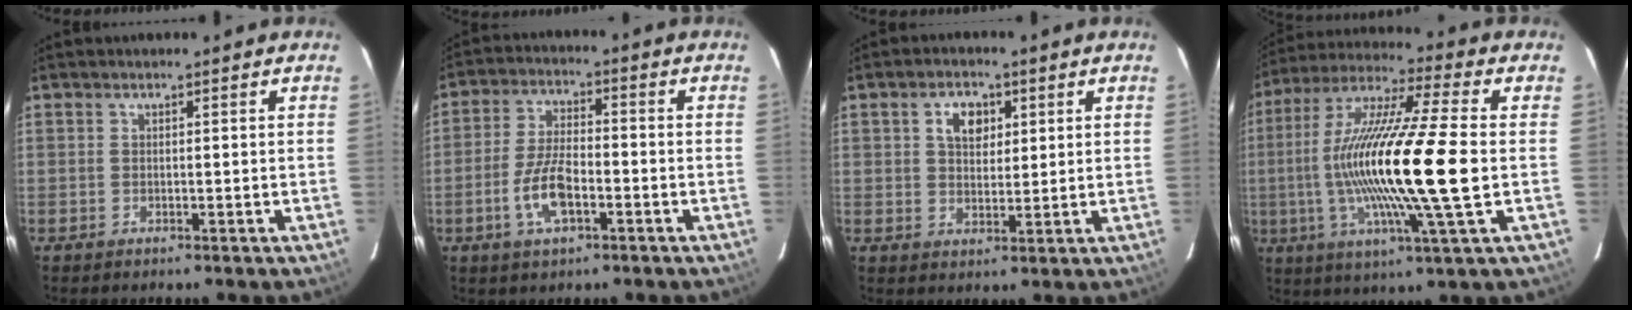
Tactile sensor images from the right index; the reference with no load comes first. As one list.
[{"total": 8.6, "force": [-3.3, 3.4, 7.2], "torque": [-0.150, 0.002, -0.061]}, {"total": 5.3, "force": [2.0, 3.6, 3.3], "torque": [-0.049, 0.014, 0.037]}, {"total": 20.9, "force": [-1.3, 0.5, 20.9], "torque": [-0.388, -0.008, -0.034]}]